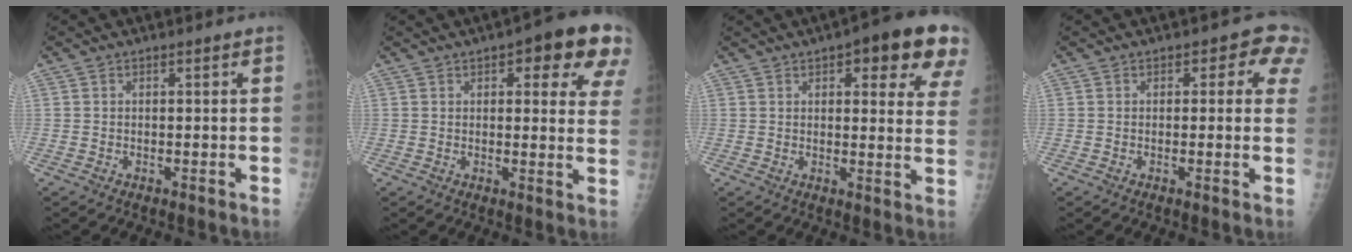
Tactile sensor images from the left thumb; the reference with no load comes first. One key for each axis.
{"total": 13.8, "fx": 7.1, "fy": 4.8, "fz": 10.8, "tx": -0.094, "ty": -0.022, "tz": 0.073}
{"total": 15.3, "fx": 8.4, "fy": 4.9, "fz": 11.8, "tx": -0.113, "ty": -0.028, "tz": 0.091}
{"total": 4.9, "fx": 1.9, "fy": 3.1, "fz": 3.4, "tx": 0.010, "ty": 0.000, "tz": 0.007}